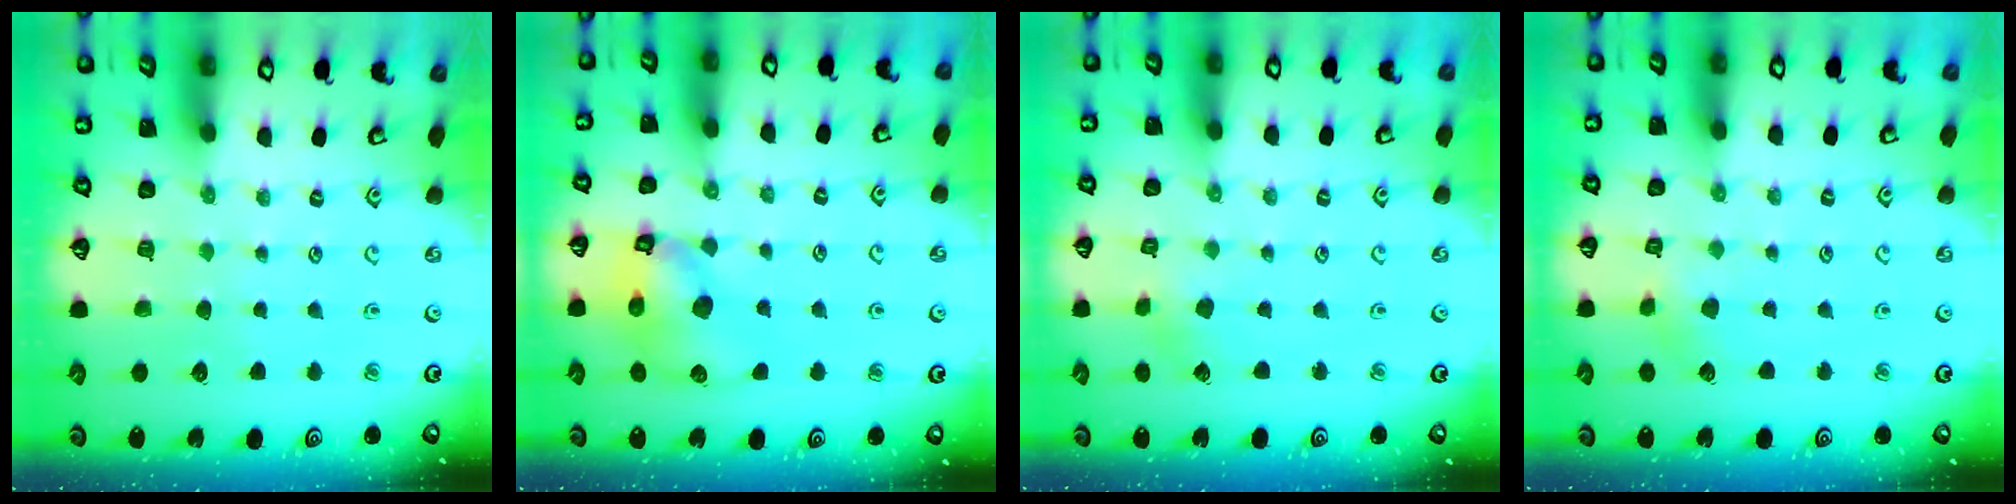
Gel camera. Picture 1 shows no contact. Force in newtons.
{"total": 12.3, "press": 12.2, "slide": 1.6}
{"total": 2.4, "press": 2.2, "slide": 0.9}
{"total": 3.6, "press": 3.6, "slide": 0.4}